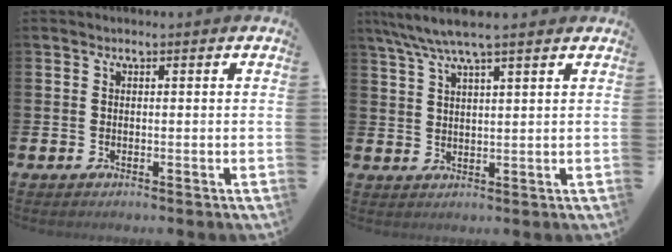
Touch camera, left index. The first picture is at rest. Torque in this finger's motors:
{"motor_torque": [0.77, -0.20, 0.74, 0.21]}